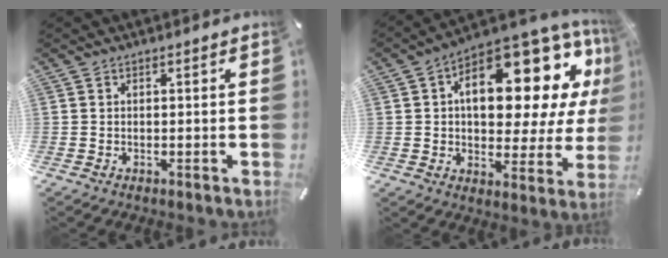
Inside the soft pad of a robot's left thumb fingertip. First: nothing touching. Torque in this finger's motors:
{"motor_torque": [2.50, 2.51, 1.51, -1.26, 0.25]}